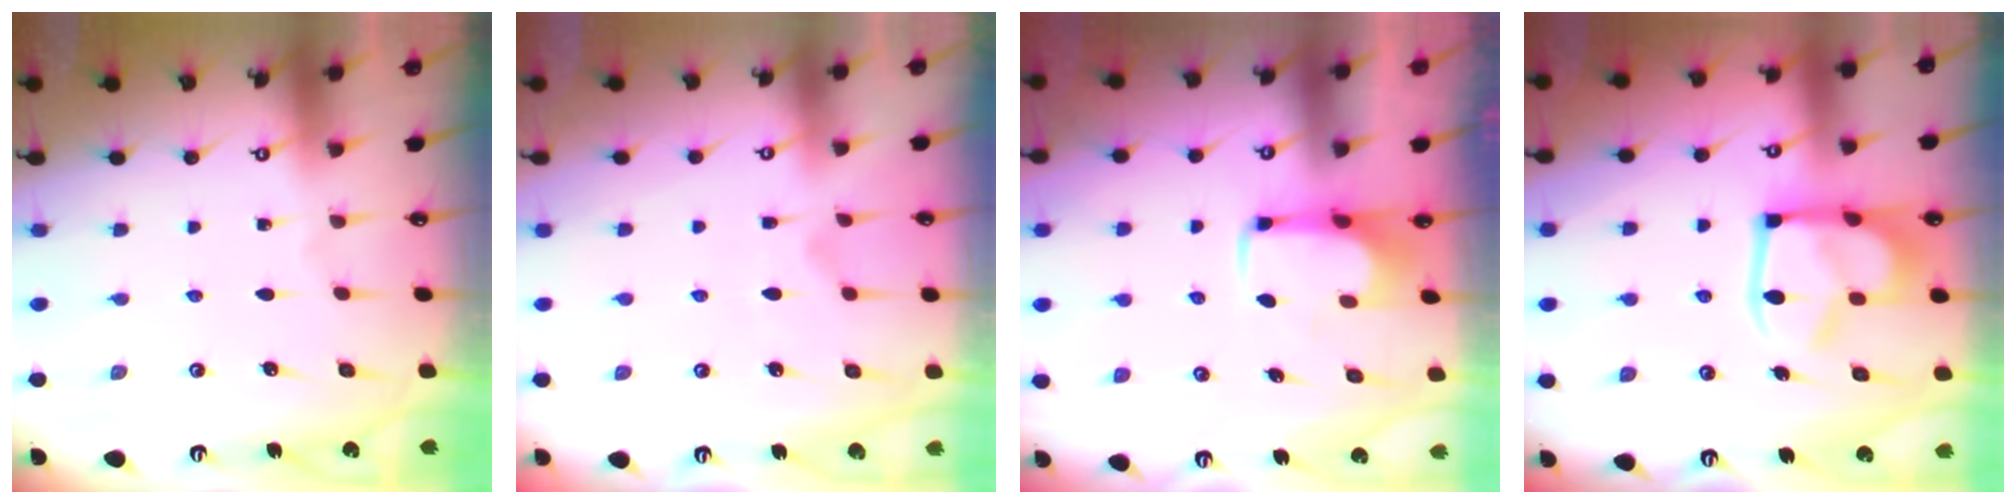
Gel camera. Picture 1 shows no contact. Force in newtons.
{"total": 3.4, "press": 3.1, "slide": 1.2}
{"total": 2.2, "press": 2.1, "slide": 0.4}
{"total": 14.8, "press": 14.7, "slide": 1.7}